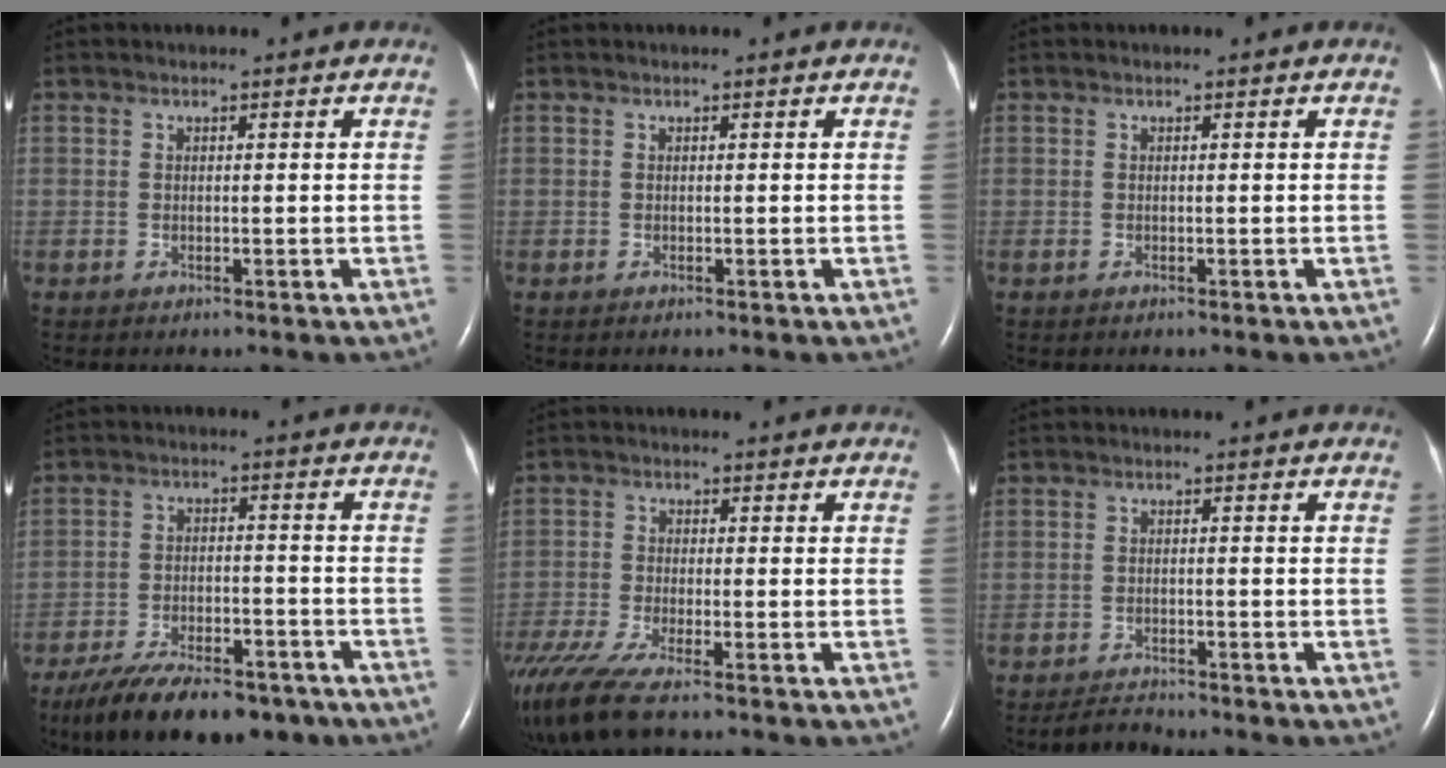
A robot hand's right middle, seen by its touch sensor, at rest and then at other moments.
{"total": 0.0}
{"total": 0.0}
{"total": 16.5, "force": [-12.4, 6.2, 9.0], "torque": [-0.154, -0.006, -0.193]}
{"total": 10.3, "force": [-7.9, 1.3, 6.4], "torque": [-0.123, -0.027, -0.142]}
{"total": 2.4, "force": [-2.4, 0.2, 0.2], "torque": [-0.012, -0.012, -0.040]}